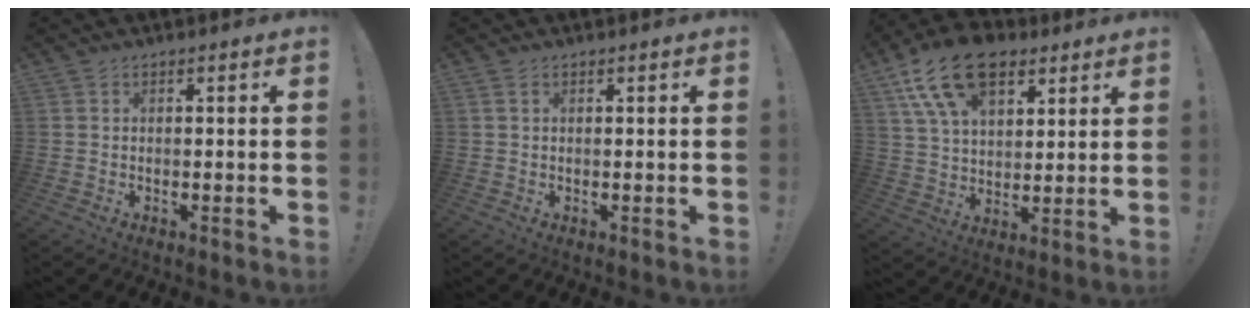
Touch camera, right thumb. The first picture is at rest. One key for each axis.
{"total": 0.9, "fx": 0.5, "fy": 0.4, "fz": 0.7, "tx": -0.008, "ty": -0.001, "tz": 0.007}
{"total": 17.7, "fx": 10.1, "fy": 10.2, "fz": 10.4, "tx": -0.186, "ty": -0.045, "tz": 0.183}